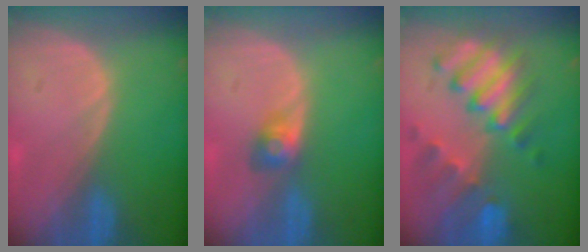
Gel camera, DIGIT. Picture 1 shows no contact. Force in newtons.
{"total": 2.9, "press": 2.7, "slide": 1.0}
{"total": 10.3, "press": 9.0, "slide": 5.1}